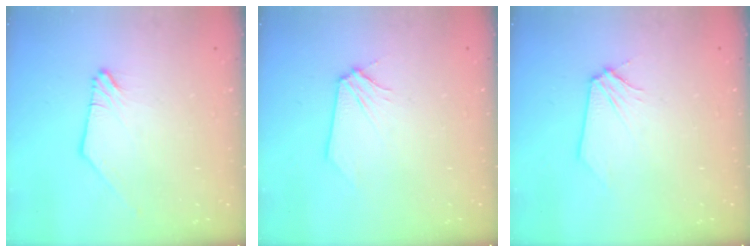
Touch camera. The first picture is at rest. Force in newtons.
{"total": 0.6, "press": 0.6, "slide": 0.1}
{"total": 0.6, "press": 0.6, "slide": 0.1}